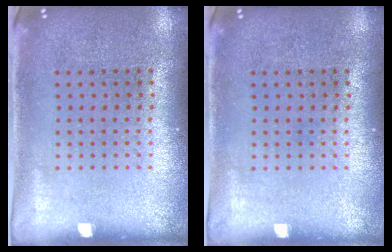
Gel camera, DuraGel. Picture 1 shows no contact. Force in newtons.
{"total": 0.0}